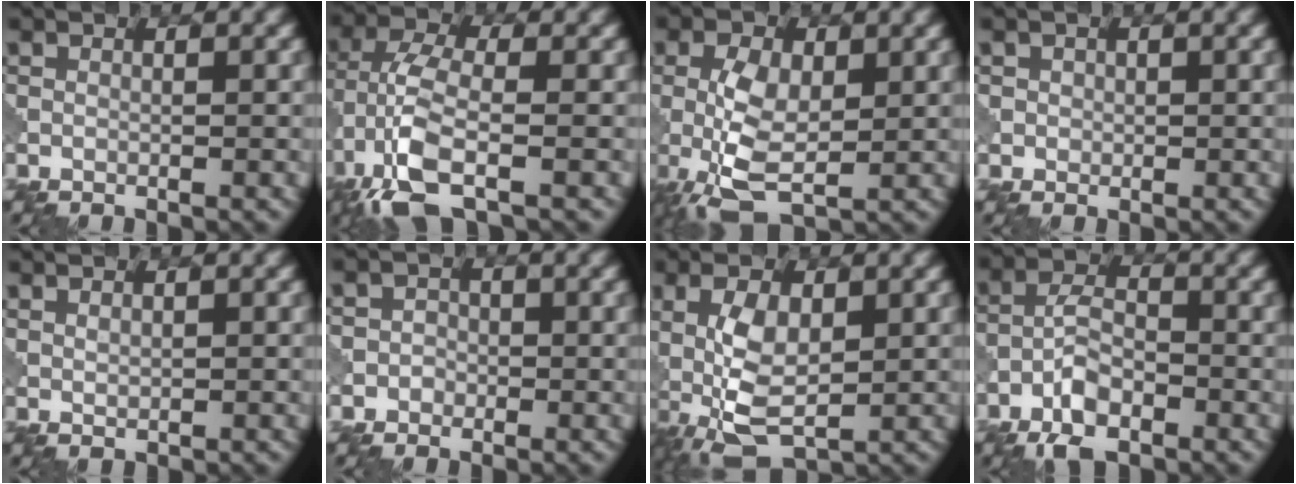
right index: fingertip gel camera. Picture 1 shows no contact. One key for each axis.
{"total": 7.7, "fx": -3.9, "fy": 2.5, "fz": 6.1, "tx": -0.137, "ty": 0.000, "tz": -0.090}
{"total": 6.0, "fx": -0.3, "fy": 3.0, "fz": 5.2, "tx": -0.115, "ty": -0.002, "tz": -0.008}
{"total": 0.8, "fx": 0.1, "fy": 0.8, "fz": 0.1, "tx": 0.004, "ty": -0.005, "tz": 0.003}
{"total": 0.9, "fx": 0.7, "fy": 0.3, "fz": 0.5, "tx": -0.015, "ty": -0.002, "tz": 0.016}
{"total": 1.7, "fx": -0.5, "fy": 1.6, "fz": 0.2, "tx": 0.019, "ty": 0.003, "tz": -0.020}
{"total": 6.9, "fx": 0.1, "fy": 3.2, "fz": 6.2, "tx": -0.130, "ty": 0.002, "tz": -0.002}
{"total": 5.0, "fx": -2.8, "fy": 2.2, "fz": 3.4, "tx": -0.062, "ty": 0.000, "tz": -0.062}